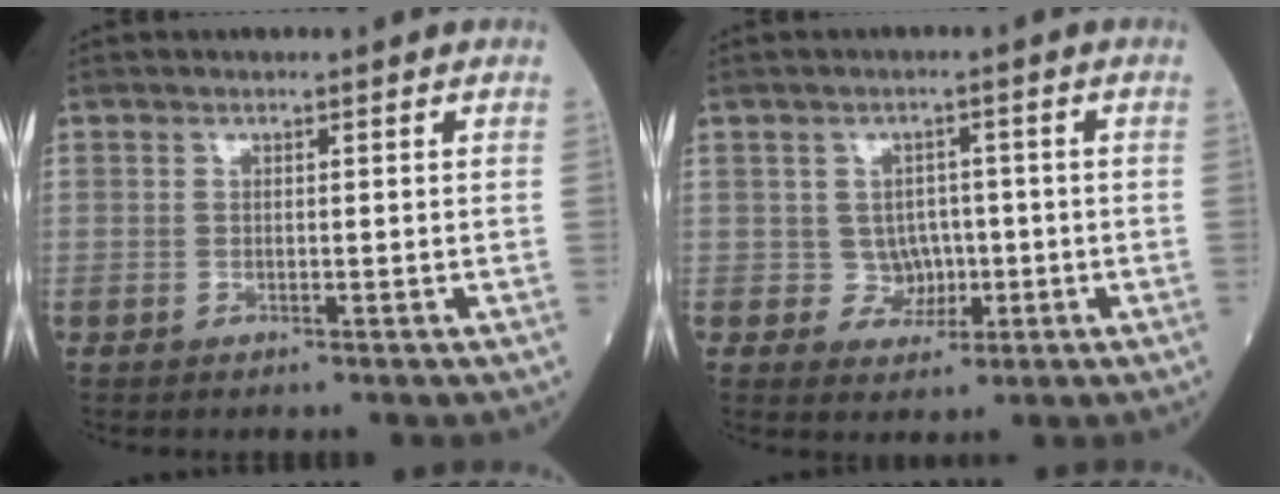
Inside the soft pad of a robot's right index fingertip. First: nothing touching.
{"total": 3.8, "force": [-0.3, 3.6, 1.2], "torque": [-0.007, 0.009, 0.001]}